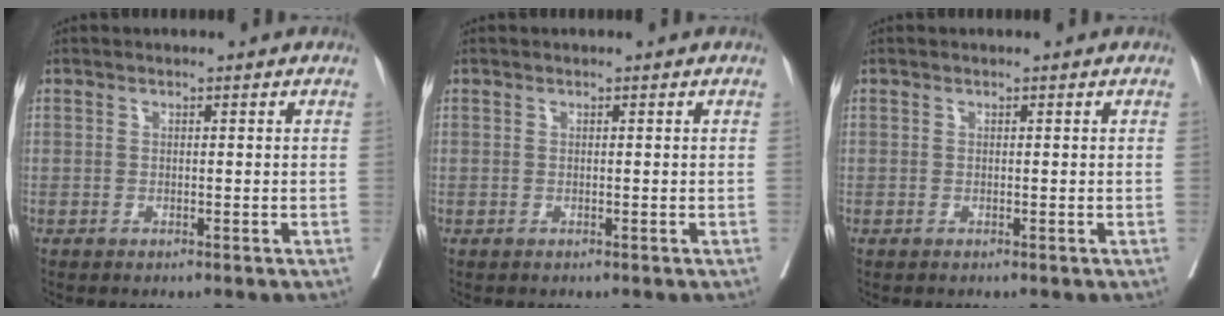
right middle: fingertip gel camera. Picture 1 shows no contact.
{"total": 0.0}
{"total": 0.0}